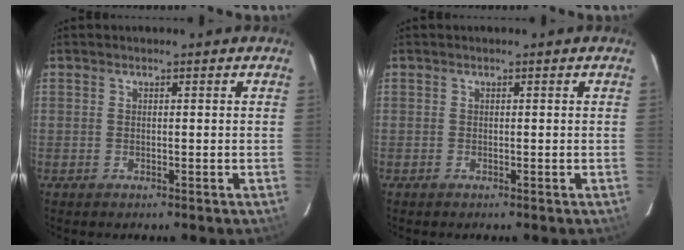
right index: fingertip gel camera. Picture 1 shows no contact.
{"total": 0.0}